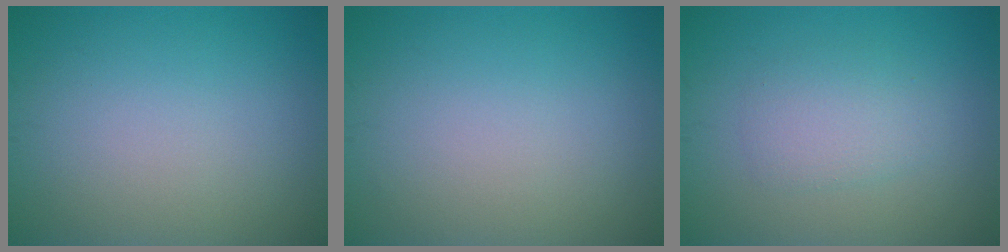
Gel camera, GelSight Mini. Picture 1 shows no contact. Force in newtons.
{"total": 0.0}
{"total": 2.4, "press": 2.4, "slide": 0.2}